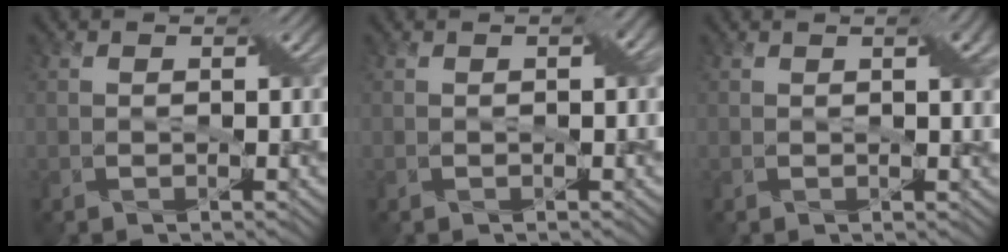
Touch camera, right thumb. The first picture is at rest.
{"total": 1.4, "force": [0.2, 0.2, 1.3], "torque": [-0.019, 0.007, 0.003]}
{"total": 3.1, "force": [1.2, 0.7, 2.8], "torque": [-0.042, 0.007, 0.017]}